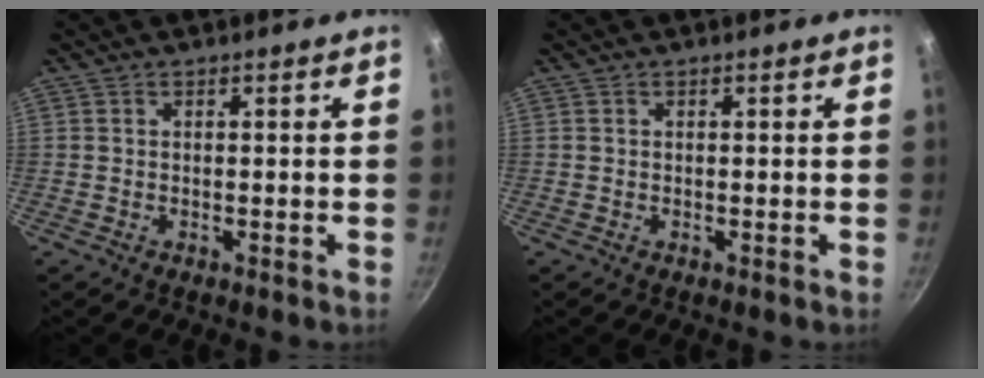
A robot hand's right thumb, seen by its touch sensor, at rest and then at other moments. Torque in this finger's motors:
{"motor_torque": [0.01, 0.00, 0.40, 0.15, 0.07]}